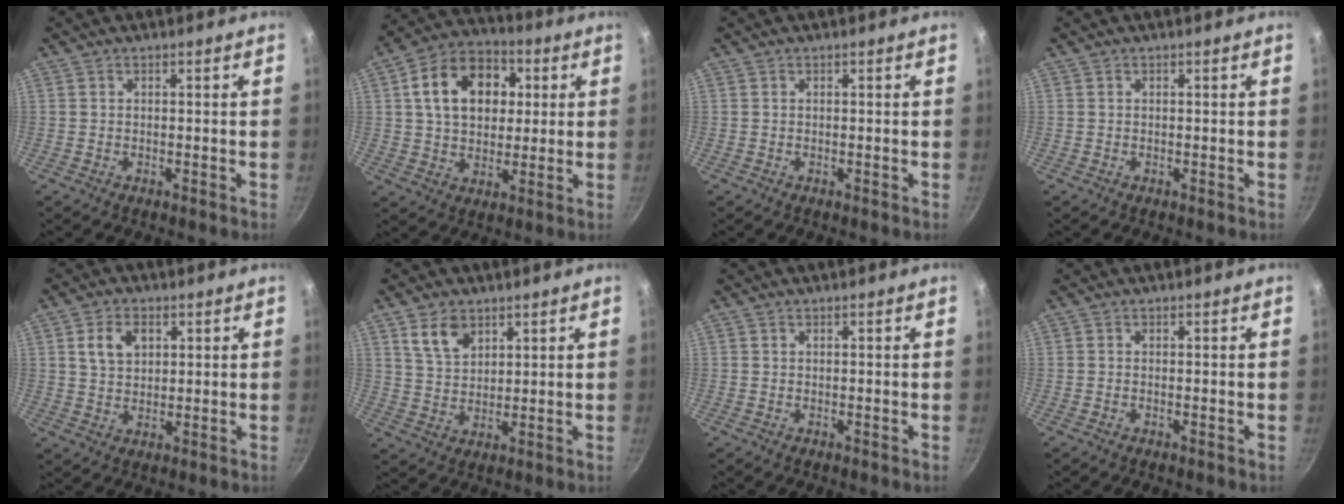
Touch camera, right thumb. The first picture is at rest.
{"total": 16.1, "force": [3.7, 11.6, 10.5], "torque": [-0.145, 0.018, 0.051]}
{"total": 0.0}
{"total": 0.0}
{"total": 6.3, "force": [2.2, 4.4, 4.0], "torque": [-0.057, -0.003, 0.040]}
{"total": 6.8, "force": [3.8, 4.1, 3.8], "torque": [-0.054, -0.017, 0.077]}
{"total": 0.0}
{"total": 0.0}